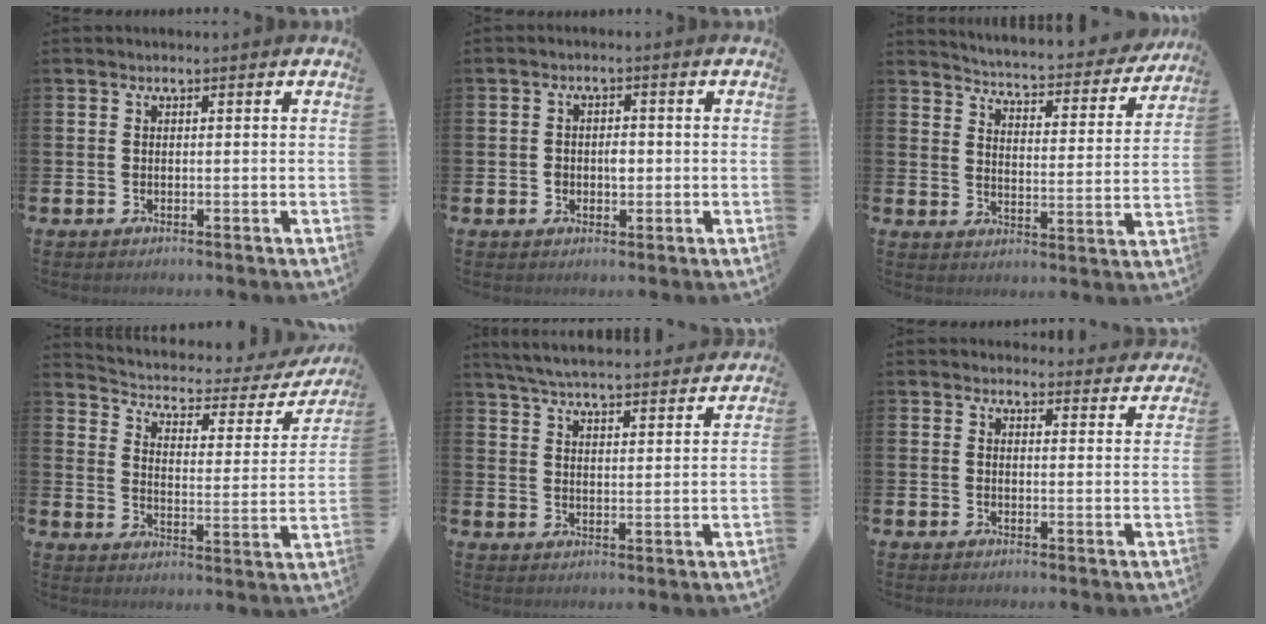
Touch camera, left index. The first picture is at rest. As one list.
[{"total": 2.3, "force": [-0.2, 1.7, 1.6], "torque": [-0.014, 0.001, -0.011]}, {"total": 4.4, "force": [4.3, 0.4, 0.8], "torque": [-0.045, -0.038, 0.068]}, {"total": 3.8, "force": [3.1, 1.7, 1.5], "torque": [-0.056, -0.023, 0.042]}, {"total": 5.9, "force": [5.8, 0.4, 1.1], "torque": [-0.041, -0.039, 0.100]}, {"total": 2.7, "force": [2.6, 0.7, -0.1], "torque": [0.003, -0.015, 0.045]}]